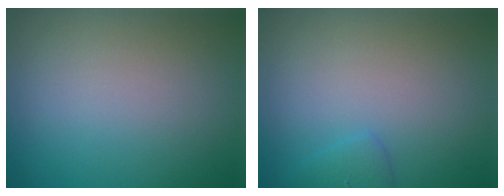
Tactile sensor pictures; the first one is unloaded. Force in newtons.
{"total": 1.2, "press": 1.2, "slide": 0.1}